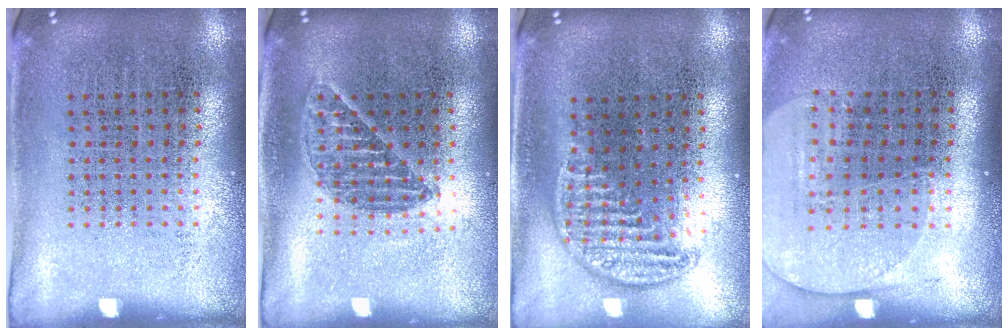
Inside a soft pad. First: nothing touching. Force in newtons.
{"total": 1.2, "press": 1.1, "slide": 0.5}
{"total": 1.1, "press": 1.0, "slide": 0.4}
{"total": 1.5, "press": 1.4, "slide": 0.6}